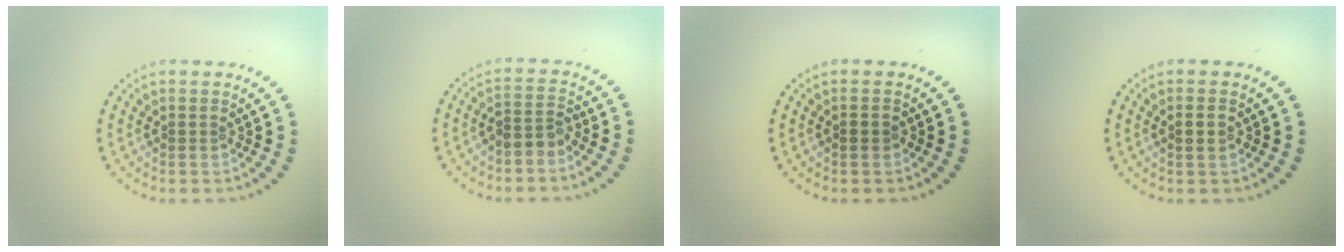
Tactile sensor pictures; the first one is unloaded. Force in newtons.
{"total": 2.2, "press": 2.0, "slide": 1.0}
{"total": 0.9, "press": 0.8, "slide": 0.3}
{"total": 1.0, "press": 0.9, "slide": 0.1}